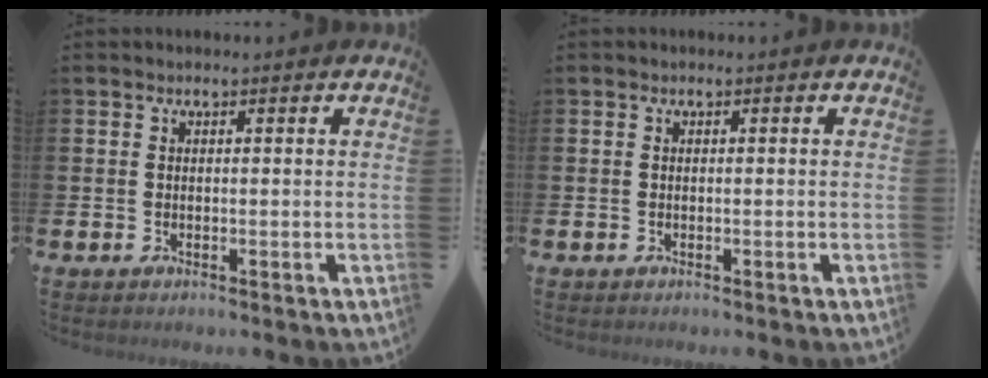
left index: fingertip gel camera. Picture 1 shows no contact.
{"total": 0.0}